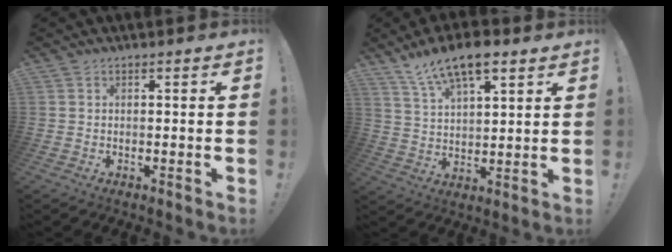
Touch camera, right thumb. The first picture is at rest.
{"total": 11.6, "force": [8.0, 4.2, 7.2], "torque": [-0.135, -0.033, 0.146]}